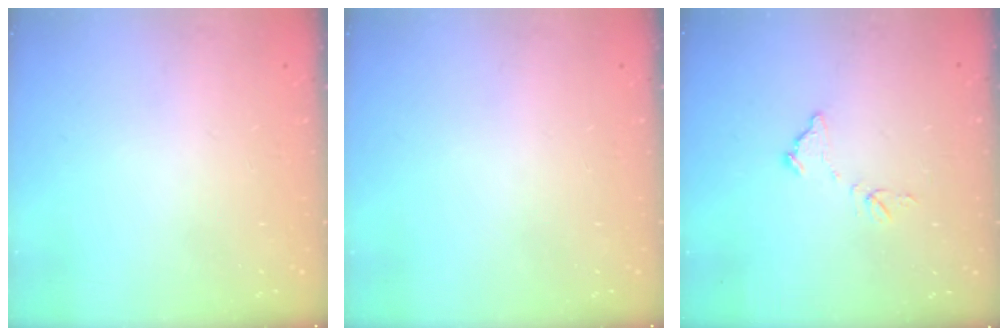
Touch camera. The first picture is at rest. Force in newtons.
{"total": 0.0}
{"total": 9.2, "press": 9.2, "slide": 0.6}